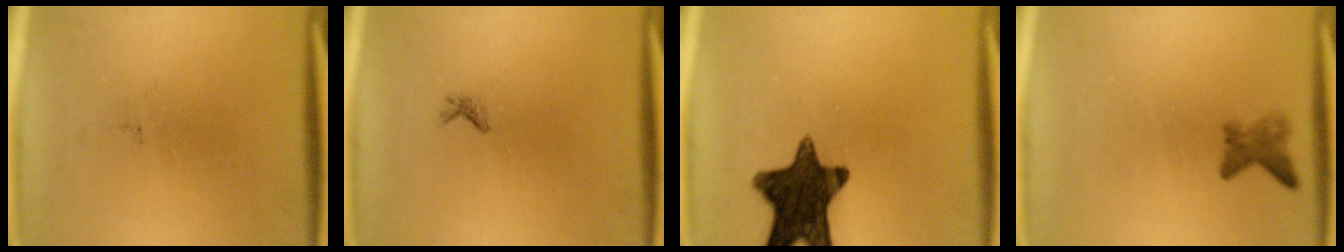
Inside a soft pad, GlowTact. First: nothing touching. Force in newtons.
{"total": 0.6}
{"total": 14.0}
{"total": 2.0}